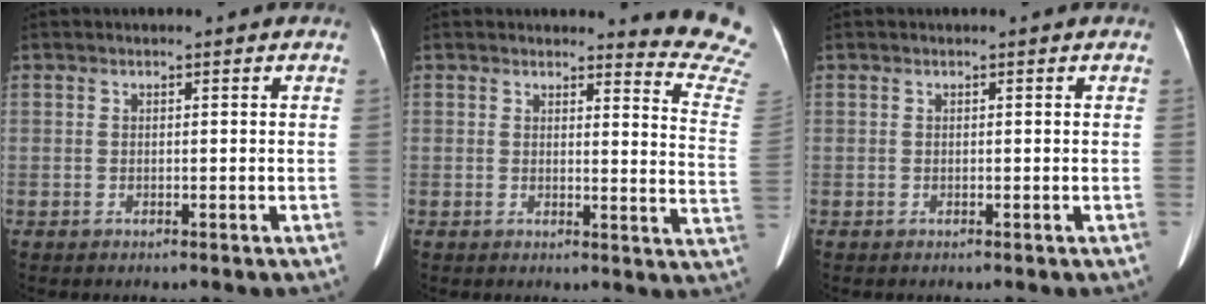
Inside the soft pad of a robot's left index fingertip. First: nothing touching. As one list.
[{"total": 10.4, "force": [10.4, -0.9, -0.2], "torque": [0.014, -0.144, 0.081]}, {"total": 0.0}]